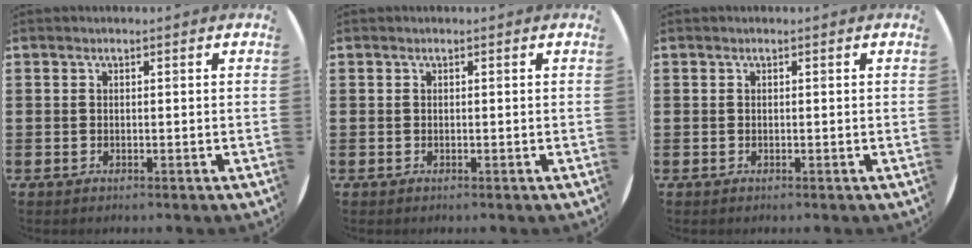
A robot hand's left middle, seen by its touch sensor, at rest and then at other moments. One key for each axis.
{"total": 0.0}
{"total": 0.0}